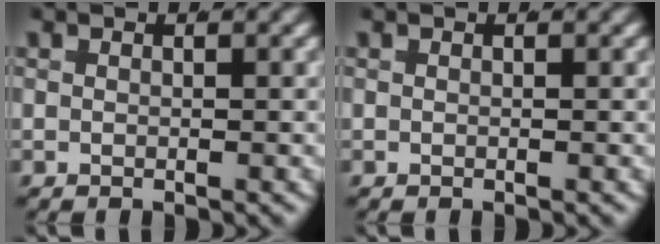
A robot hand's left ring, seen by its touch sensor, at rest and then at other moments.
{"total": 0.0}